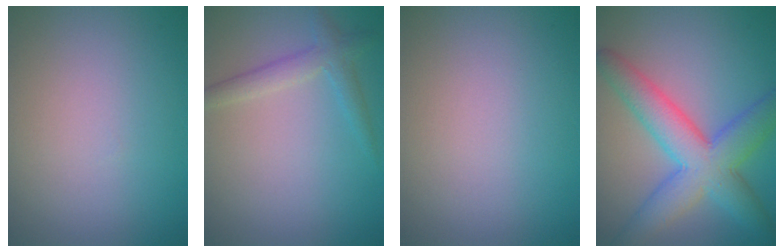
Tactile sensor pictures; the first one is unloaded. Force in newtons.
{"total": 2.3, "press": 2.3, "slide": 0.1}
{"total": 0.0}
{"total": 7.7, "press": 7.7, "slide": 0.1}